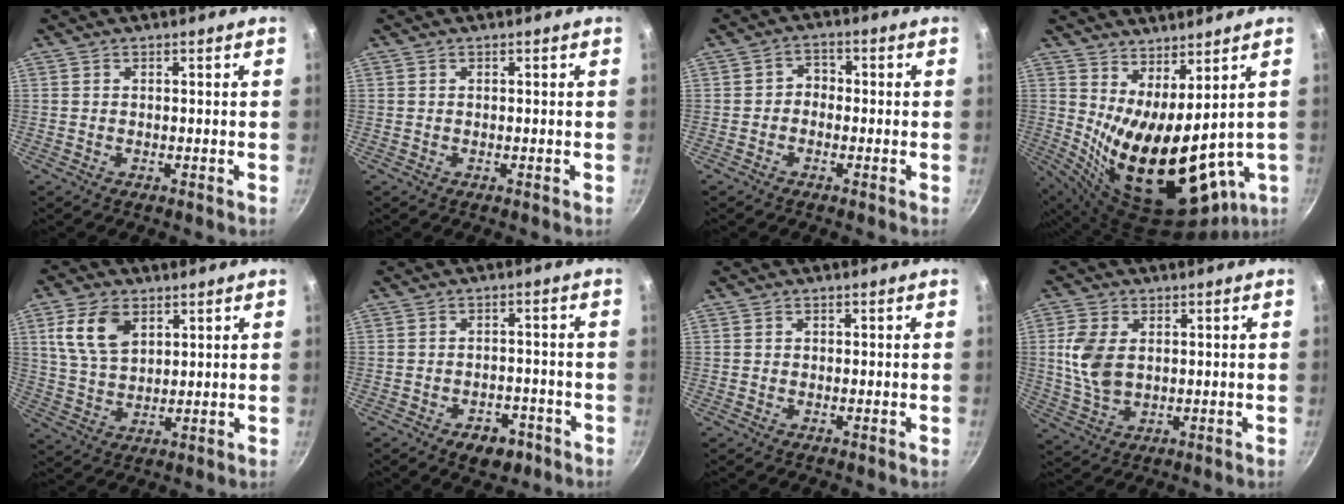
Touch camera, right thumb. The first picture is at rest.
{"total": 0.0}
{"total": 3.0, "force": [-0.8, 2.5, 1.5], "torque": [-0.007, 0.015, -0.022]}
{"total": 19.2, "force": [3.4, 8.0, 17.2], "torque": [-0.254, -0.053, 0.090]}
{"total": 10.2, "force": [4.3, 6.2, 6.9], "torque": [-0.119, -0.013, 0.086]}
{"total": 6.1, "force": [-3.6, 3.9, 3.1], "torque": [-0.021, 0.027, -0.039]}
{"total": 0.6, "force": [0.0, 0.6, 0.1], "torque": [0.001, 0.001, -0.002]}
{"total": 8.8, "force": [1.2, 5.9, 6.5], "torque": [-0.125, -0.011, 0.028]}